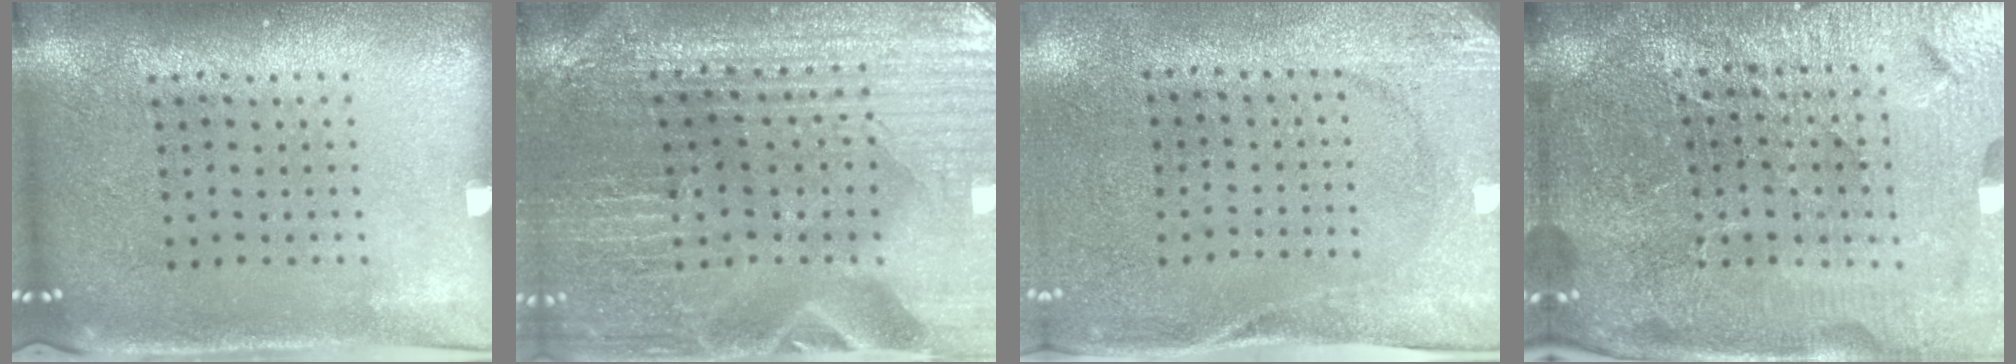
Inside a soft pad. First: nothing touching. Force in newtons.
{"total": 2.9, "press": 2.8, "slide": 0.3}
{"total": 2.7, "press": 2.1, "slide": 1.7}
{"total": 5.8, "press": 5.3, "slide": 2.5}